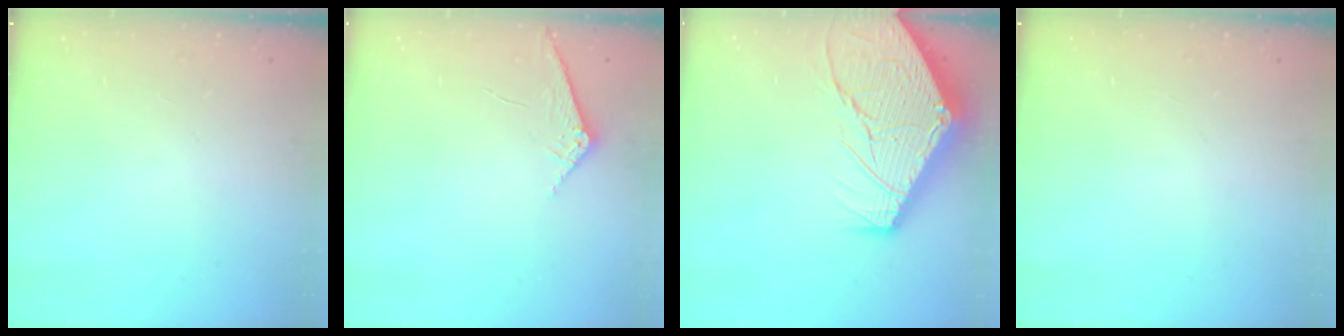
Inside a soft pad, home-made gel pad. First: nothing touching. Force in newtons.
{"total": 5.3, "press": 5.3, "slide": 0.6}
{"total": 23.4, "press": 23.3, "slide": 2.9}
{"total": 0.0}